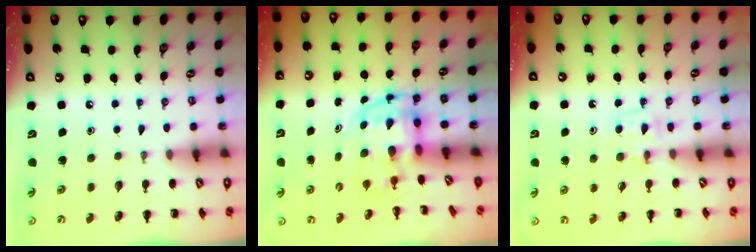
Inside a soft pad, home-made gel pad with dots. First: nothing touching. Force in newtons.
{"total": 3.8, "press": 3.7, "slide": 0.7}
{"total": 4.8, "press": 4.4, "slide": 1.8}